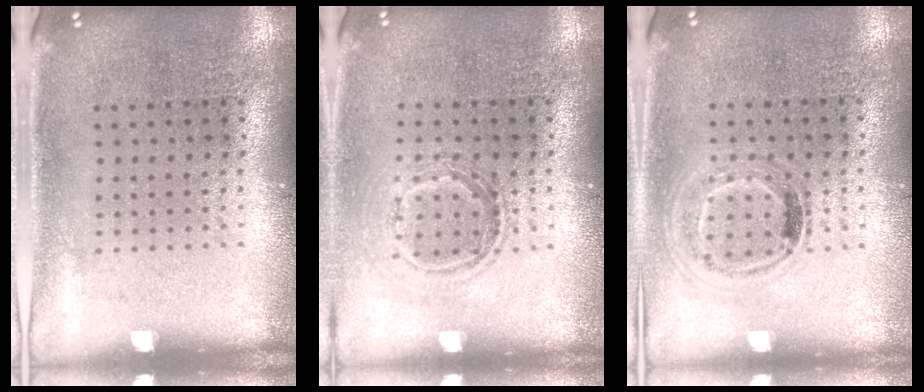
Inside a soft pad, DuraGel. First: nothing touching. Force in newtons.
{"total": 1.2, "press": 1.1, "slide": 0.5}
{"total": 0.9, "press": 0.8, "slide": 0.4}